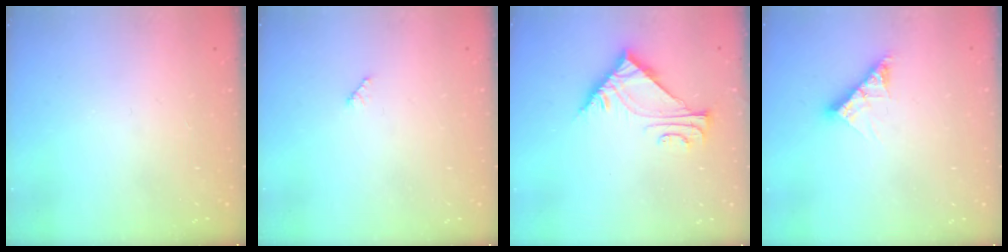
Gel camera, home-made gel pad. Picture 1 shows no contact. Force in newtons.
{"total": 2.9, "press": 2.9, "slide": 0.4}
{"total": 7.1, "press": 7.1, "slide": 0.4}
{"total": 9.6, "press": 9.5, "slide": 0.9}